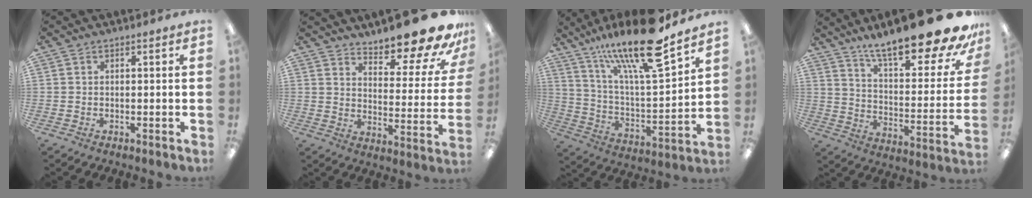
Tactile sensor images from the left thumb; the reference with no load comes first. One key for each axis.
{"total": 16.1, "fx": 13.8, "fy": 3.6, "fz": 7.4, "tx": -0.099, "ty": -0.112, "tz": 0.229}
{"total": 22.3, "fx": 16.8, "fy": 5.2, "fz": 13.8, "tx": -0.242, "ty": -0.104, "tz": 0.278}
{"total": 22.2, "fx": 17.8, "fy": 4.6, "fz": 12.5, "tx": -0.185, "ty": -0.128, "tz": 0.288}